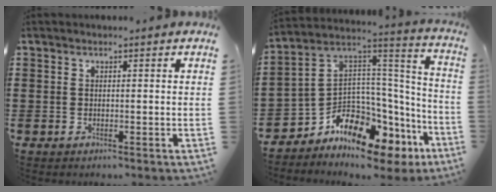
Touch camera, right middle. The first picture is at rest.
{"total": 7.3, "force": [-5.6, 4.1, 2.2], "torque": [-0.074, -0.028, -0.112]}